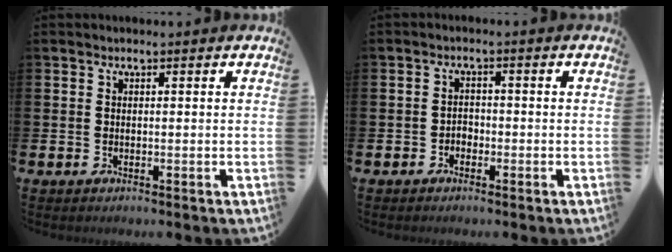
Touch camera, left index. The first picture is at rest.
{"total": 1.6, "force": [-1.1, 1.1, 0.3], "torque": [-0.002, 0.002, -0.027]}